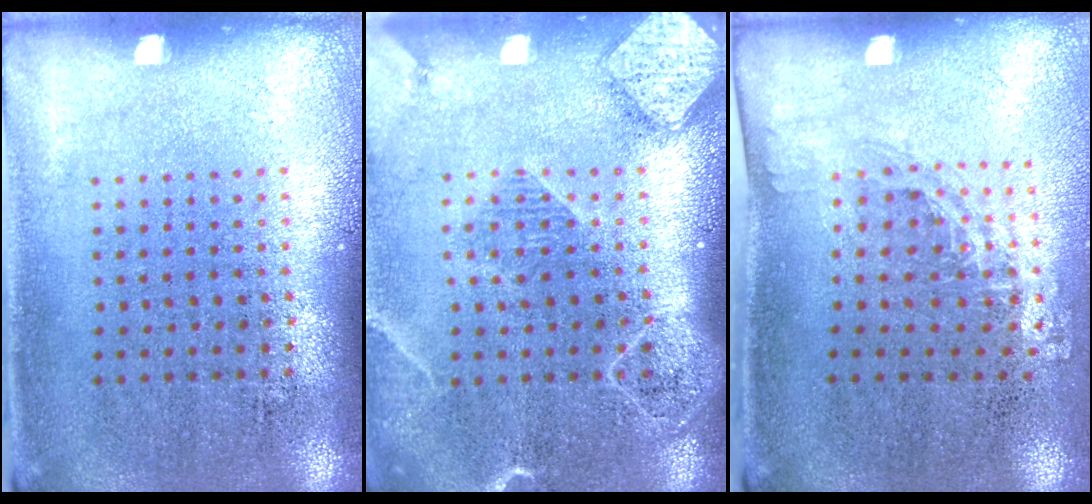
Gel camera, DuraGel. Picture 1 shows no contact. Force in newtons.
{"total": 2.0, "press": 1.8, "slide": 0.8}
{"total": 1.3, "press": 0.9, "slide": 0.9}